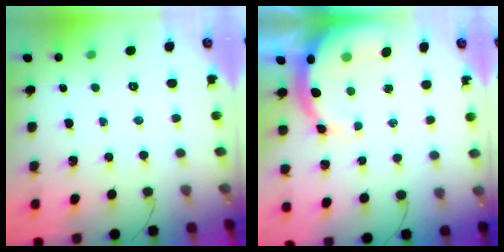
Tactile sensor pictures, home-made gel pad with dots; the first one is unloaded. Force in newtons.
{"total": 7.8, "press": 7.5, "slide": 1.9}